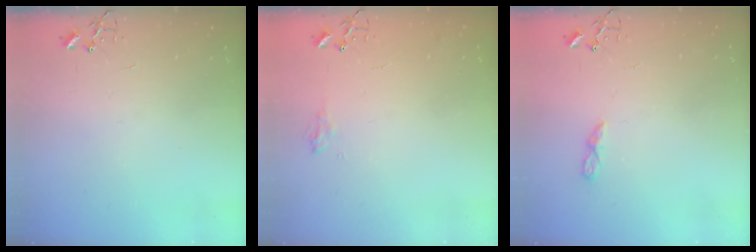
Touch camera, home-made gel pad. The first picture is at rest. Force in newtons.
{"total": 5.8, "press": 5.7, "slide": 0.7}
{"total": 5.3, "press": 5.3, "slide": 0.7}